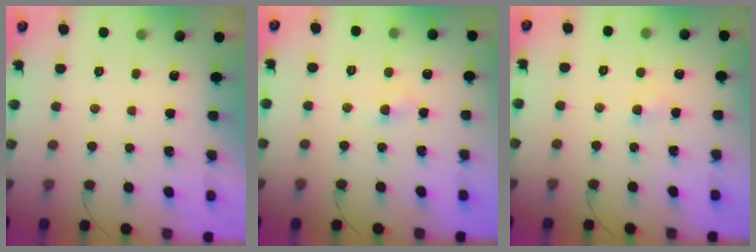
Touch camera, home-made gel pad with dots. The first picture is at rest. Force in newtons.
{"total": 2.9, "press": 2.7, "slide": 1.2}
{"total": 1.9, "press": 1.7, "slide": 0.8}